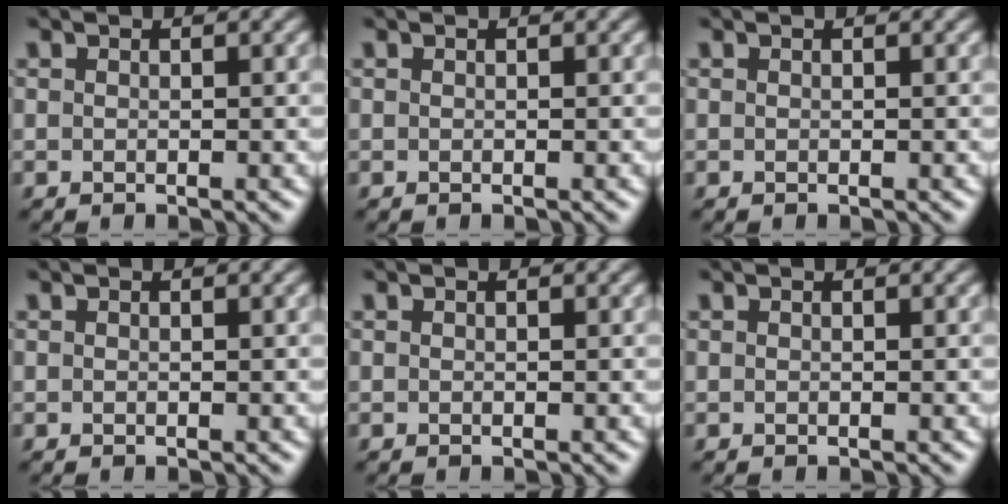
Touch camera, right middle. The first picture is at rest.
{"total": 0.0}
{"total": 0.0}
{"total": 0.0}
{"total": 0.0}
{"total": 0.0}